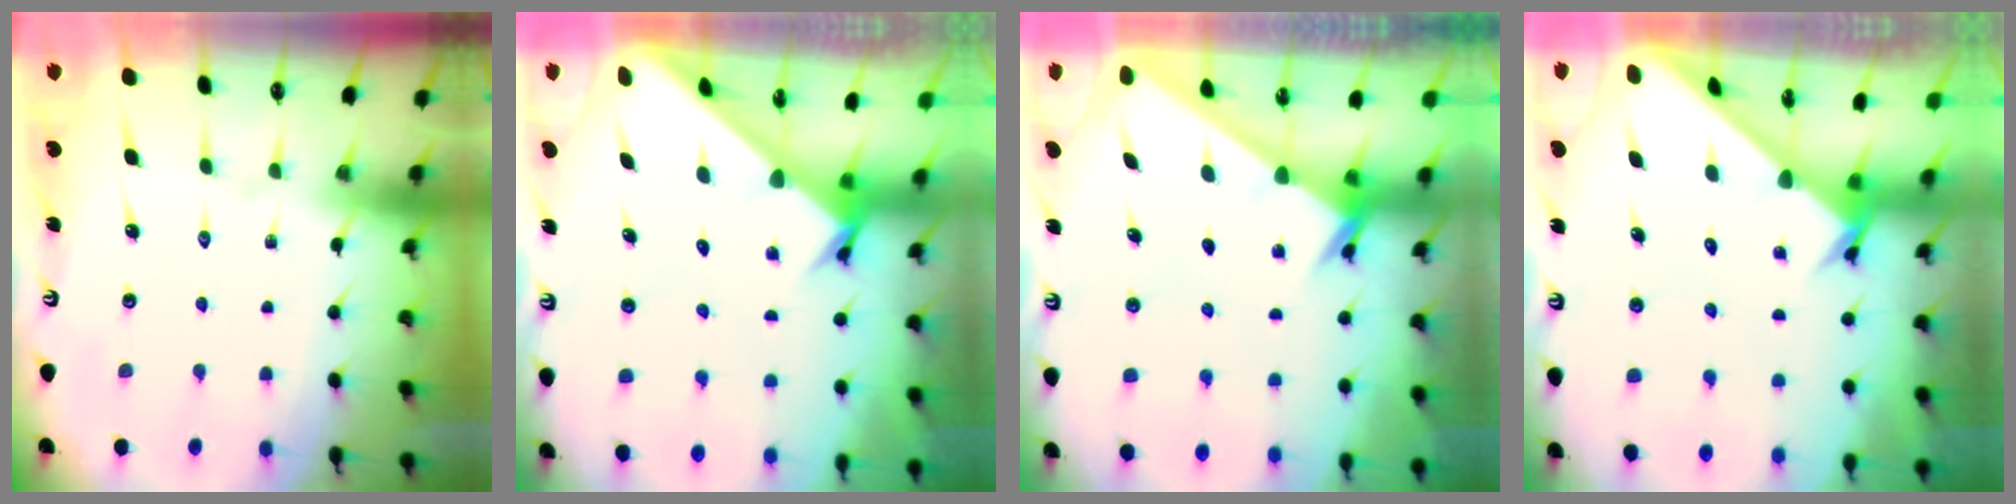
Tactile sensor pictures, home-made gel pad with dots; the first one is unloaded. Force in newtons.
{"total": 2.4, "press": 2.4, "slide": 0.2}
{"total": 2.4, "press": 2.4, "slide": 0.2}
{"total": 2.3, "press": 2.3, "slide": 0.1}